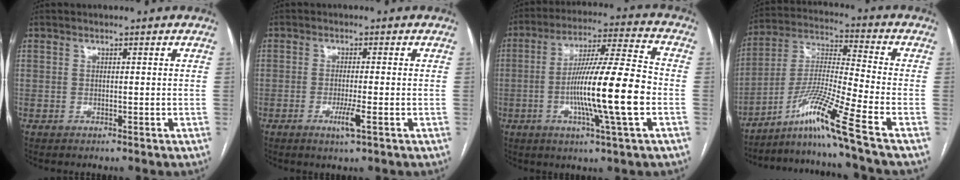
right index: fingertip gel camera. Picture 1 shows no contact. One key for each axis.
{"total": 3.3, "fx": -1.4, "fy": -0.2, "fz": 3.0, "tx": -0.058, "ty": -0.008, "tz": -0.026}
{"total": 15.8, "fx": -3.4, "fy": -0.2, "fz": 15.4, "tx": -0.269, "ty": -0.003, "tz": -0.065}
{"total": 13.0, "fx": -8.4, "fy": -2.9, "fz": 9.5, "tx": -0.196, "ty": -0.011, "tz": -0.152}